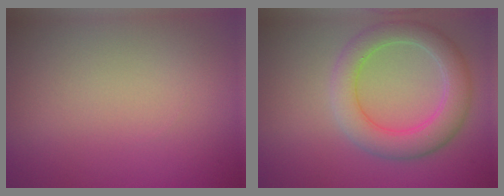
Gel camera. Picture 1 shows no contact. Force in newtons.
{"total": 4.8, "press": 4.8, "slide": 0.4}